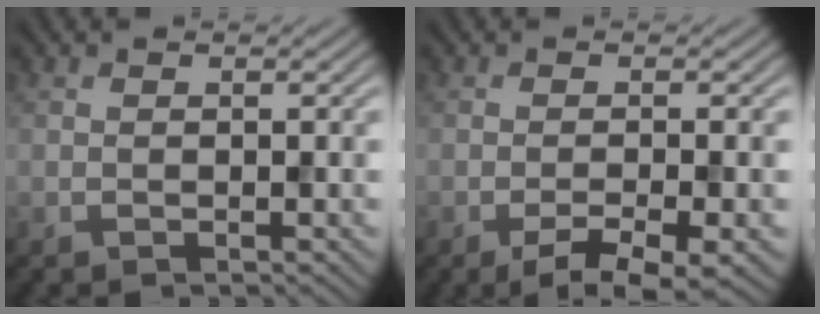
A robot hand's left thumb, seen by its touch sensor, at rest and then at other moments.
{"total": 4.4, "force": [-2.5, 0.8, 3.5], "torque": [-0.057, 0.001, -0.039]}